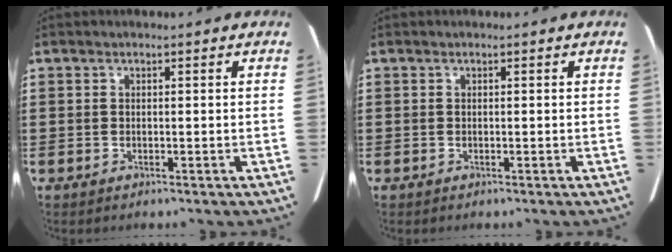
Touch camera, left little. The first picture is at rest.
{"total": 0.0}